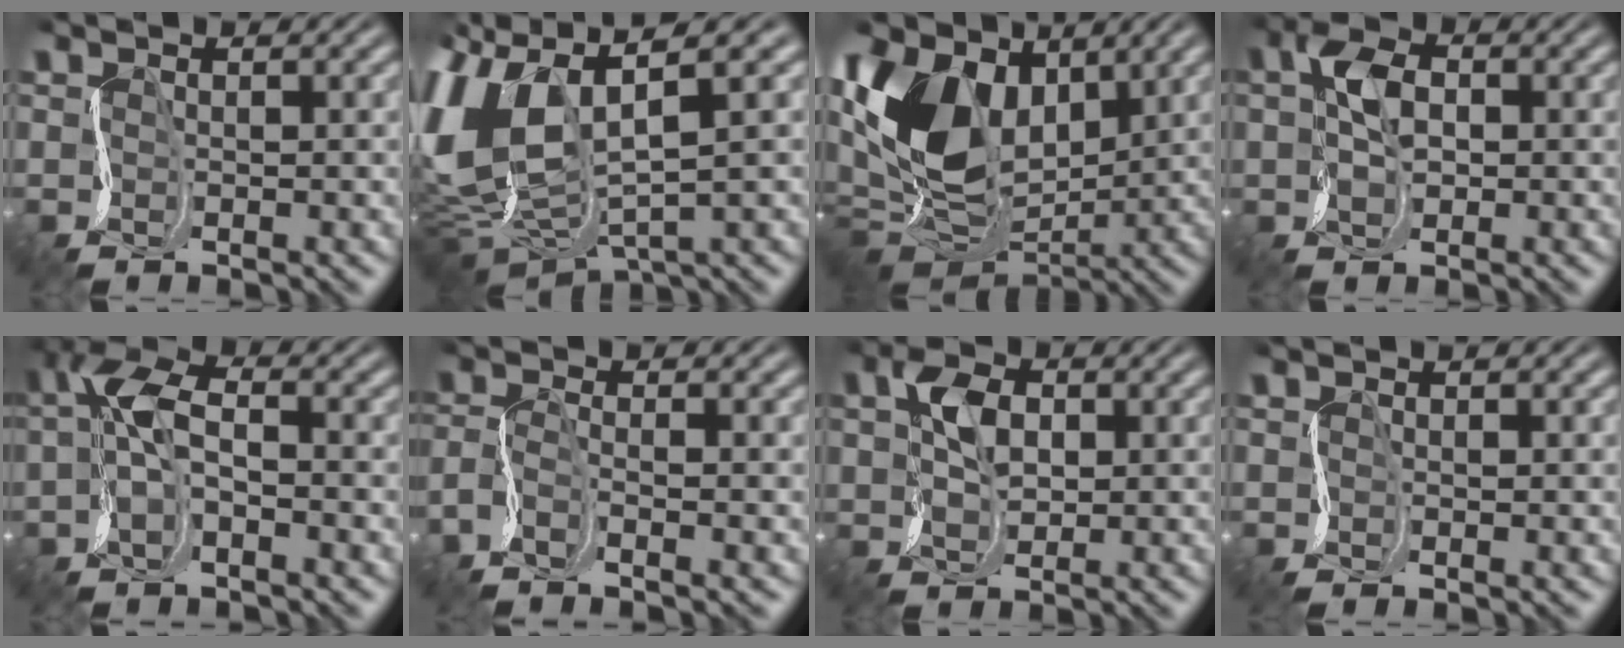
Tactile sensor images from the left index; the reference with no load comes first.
{"total": 10.2, "force": [0.8, 5.6, 8.5], "torque": [-0.193, -0.012, 0.017]}
{"total": 11.8, "force": [2.3, 8.1, 8.2], "torque": [-0.193, 0.005, 0.026]}
{"total": 3.7, "force": [0.6, 2.4, 2.8], "torque": [-0.057, 0.012, 0.000]}
{"total": 4.8, "force": [-0.7, 2.3, 4.1], "torque": [-0.092, 0.018, -0.023]}
{"total": 3.9, "force": [-2.6, 0.9, 2.8], "torque": [-0.065, -0.004, -0.065]}
{"total": 3.2, "force": [1.0, 2.1, 2.2], "torque": [-0.050, 0.010, 0.012]}
{"total": 0.9, "force": [-0.1, 0.2, 0.9], "torque": [-0.005, 0.001, -0.004]}